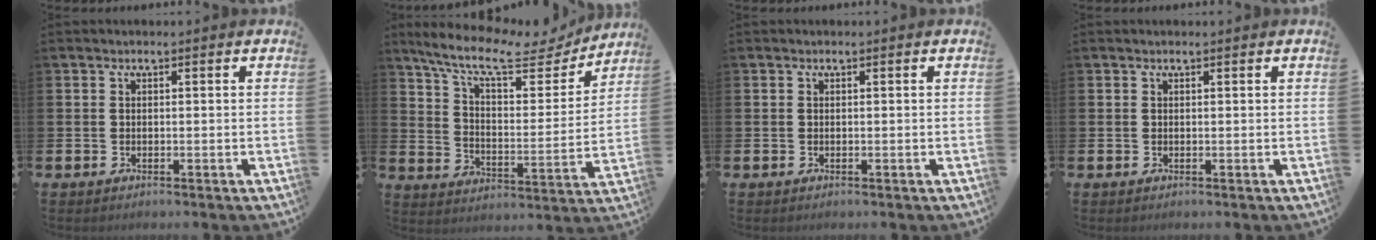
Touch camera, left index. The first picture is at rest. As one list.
[{"total": 10.6, "force": [9.0, 2.7, 4.9], "torque": [-0.118, -0.055, 0.150]}, {"total": 0.0}, {"total": 0.0}]